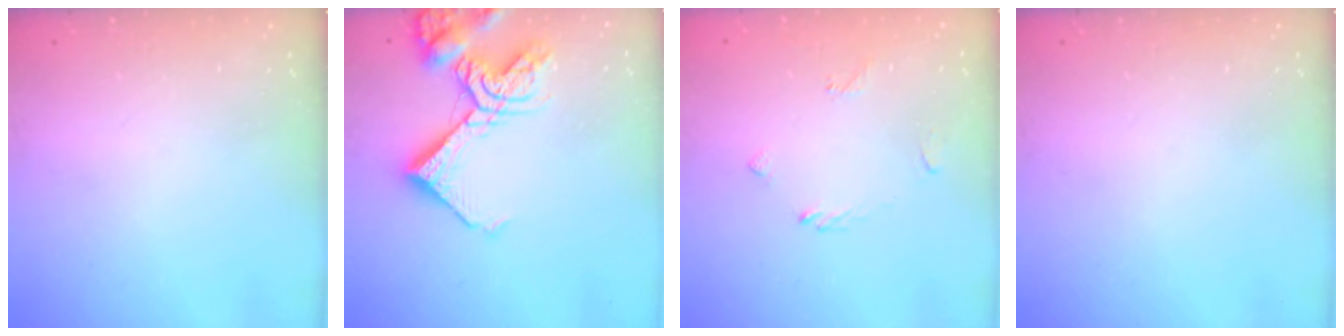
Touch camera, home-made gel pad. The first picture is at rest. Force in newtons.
{"total": 14.6, "press": 14.5, "slide": 1.7}
{"total": 2.8, "press": 2.7, "slide": 0.6}
{"total": 0.0}